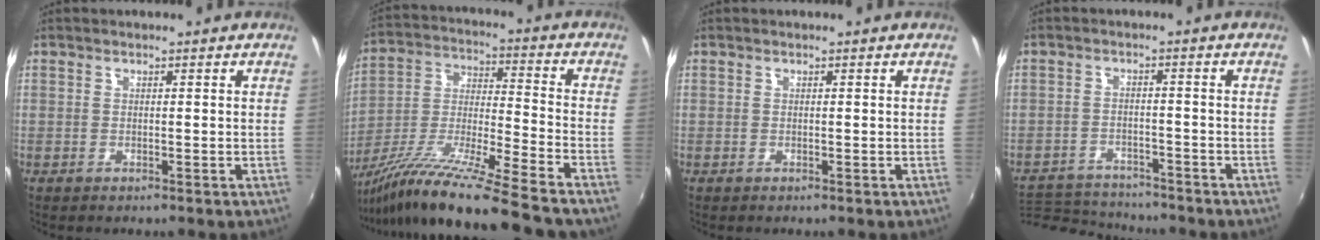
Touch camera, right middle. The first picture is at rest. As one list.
[{"total": 20.2, "force": [-16.3, -1.4, 11.8], "torque": [-0.203, -0.035, -0.290]}, {"total": 0.0}, {"total": 12.2, "force": [-11.4, 3.1, 3.0], "torque": [-0.083, -0.001, -0.181]}]